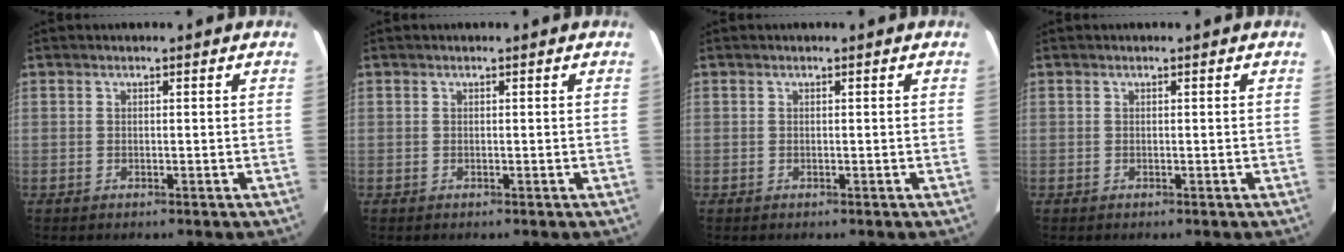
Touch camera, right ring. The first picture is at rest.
{"total": 0.0}
{"total": 0.0}
{"total": 0.0}